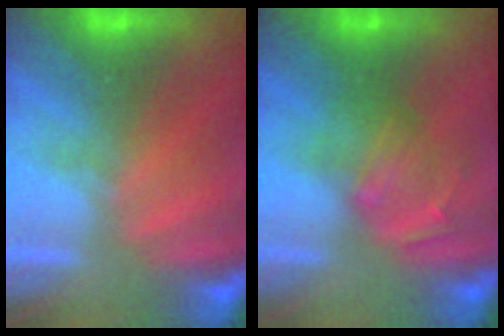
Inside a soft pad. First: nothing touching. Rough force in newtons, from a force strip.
{"total": 2.4}